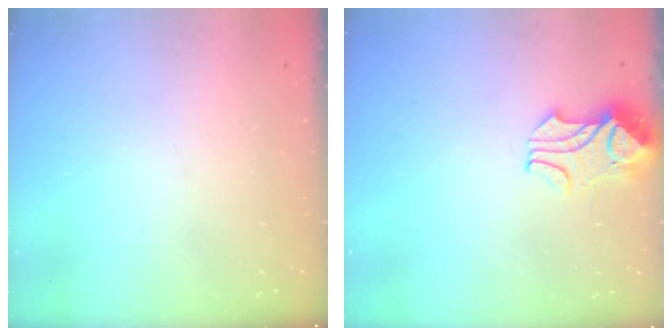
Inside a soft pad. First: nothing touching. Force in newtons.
{"total": 2.1, "press": 1.9, "slide": 0.8}